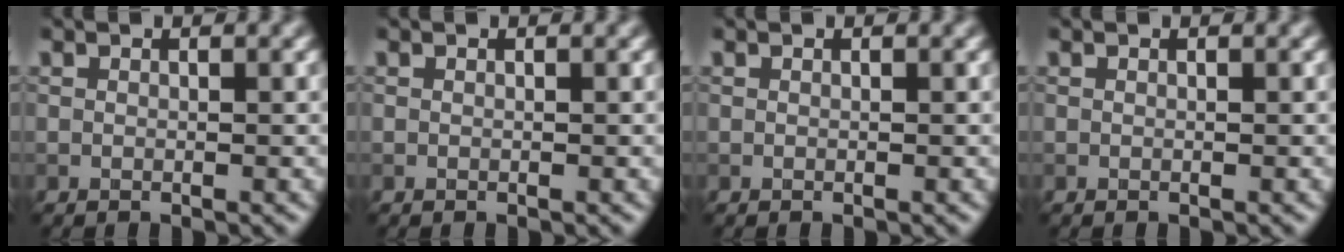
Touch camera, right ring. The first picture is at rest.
{"total": 0.0}
{"total": 0.0}
{"total": 0.0}